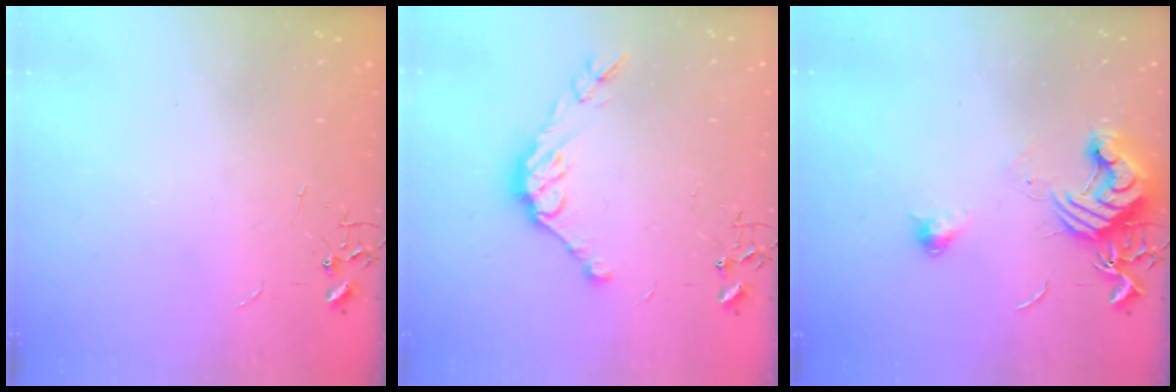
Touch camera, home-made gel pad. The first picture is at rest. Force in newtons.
{"total": 10.9, "press": 10.8, "slide": 0.9}
{"total": 12.3, "press": 12.2, "slide": 1.6}